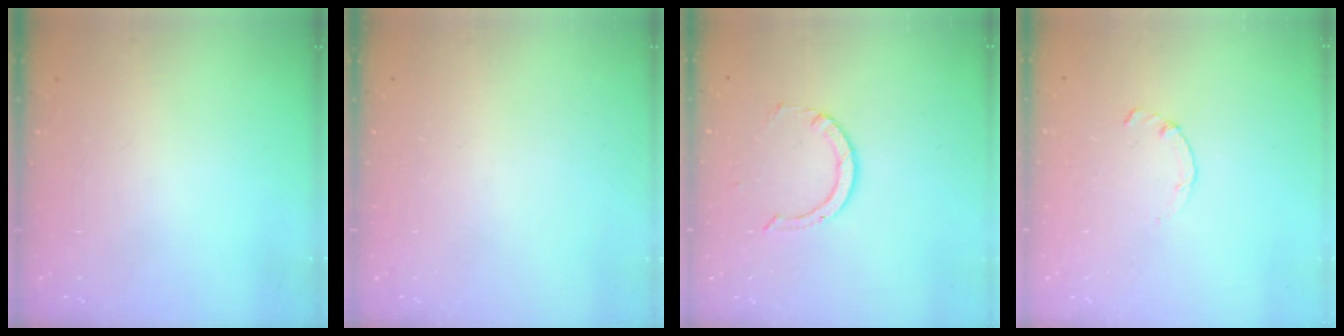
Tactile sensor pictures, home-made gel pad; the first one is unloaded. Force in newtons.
{"total": 0.0}
{"total": 1.7, "press": 1.7, "slide": 0.1}
{"total": 0.9, "press": 0.8, "slide": 0.3}